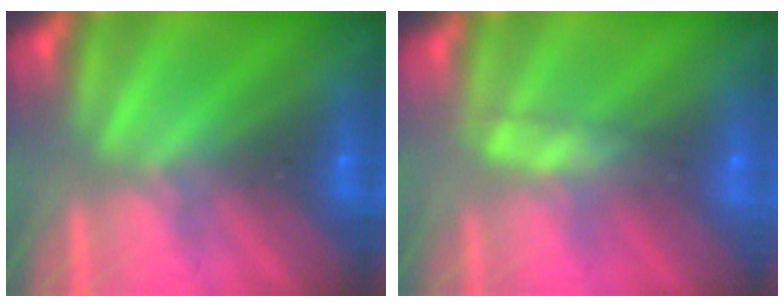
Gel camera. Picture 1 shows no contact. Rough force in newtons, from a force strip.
{"total": 2.6}